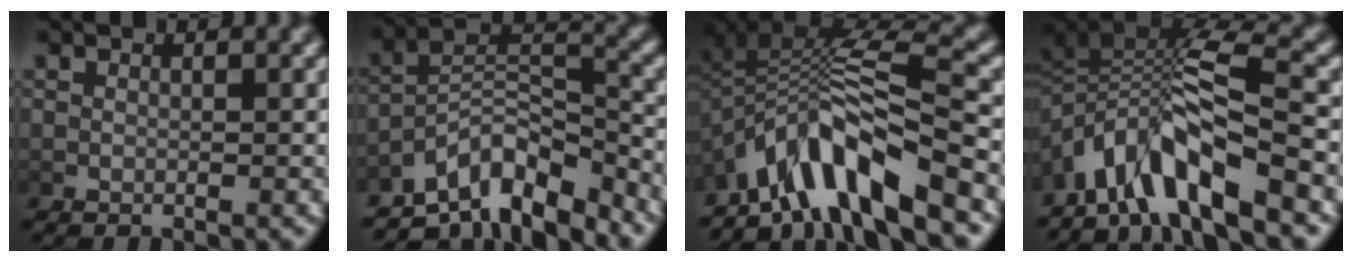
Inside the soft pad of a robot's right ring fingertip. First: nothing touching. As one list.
[{"total": 9.6, "force": [-5.4, 5.0, 6.1], "torque": [-0.085, -0.014, -0.085]}, {"total": 9.0, "force": [-3.7, 3.9, 7.2], "torque": [-0.125, 0.001, -0.054]}, {"total": 8.2, "force": [-2.2, 4.8, 6.3], "torque": [-0.125, -0.006, -0.034]}]